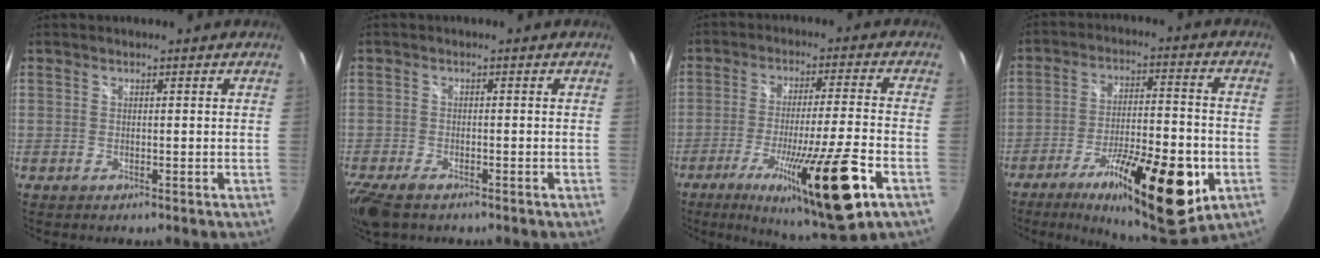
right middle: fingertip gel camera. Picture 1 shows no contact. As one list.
[{"total": 7.2, "force": [-5.1, 2.7, 4.2], "torque": [-0.106, -0.031, -0.098]}, {"total": 19.8, "force": [-9.7, 1.2, 17.2], "torque": [-0.305, -0.057, -0.154]}, {"total": 20.8, "force": [-9.8, 6.3, 17.2], "torque": [-0.283, -0.027, -0.143]}]